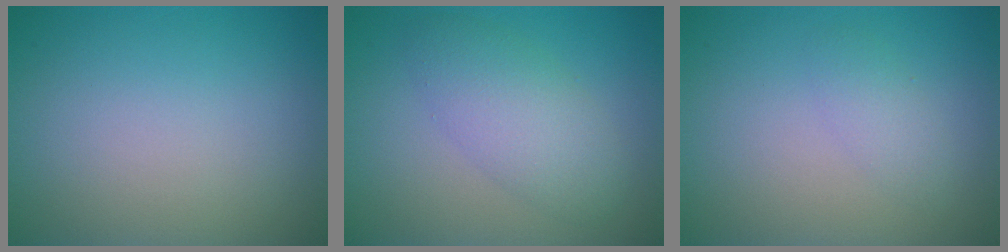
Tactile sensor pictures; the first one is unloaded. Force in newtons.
{"total": 4.1, "press": 4.1, "slide": 0.1}
{"total": 1.5, "press": 1.5, "slide": 0.1}